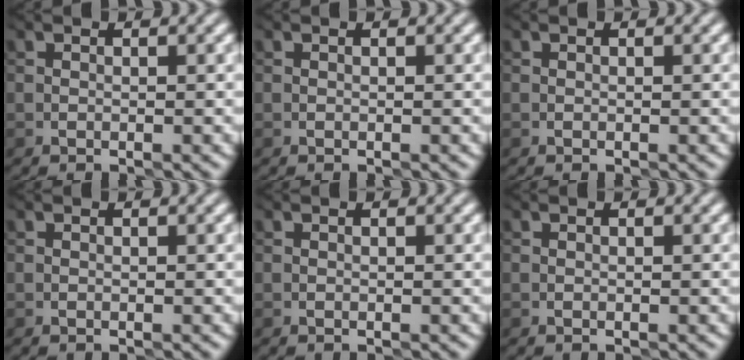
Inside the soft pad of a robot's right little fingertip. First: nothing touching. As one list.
[{"total": 0.0}, {"total": 0.0}, {"total": 0.0}, {"total": 0.0}, {"total": 0.0}]